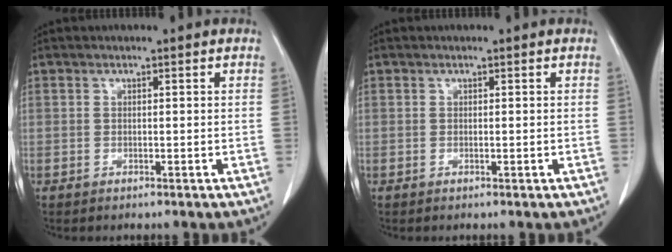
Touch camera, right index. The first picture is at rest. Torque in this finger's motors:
{"motor_torque": [0.01, 0.00, 0.00, 0.01]}